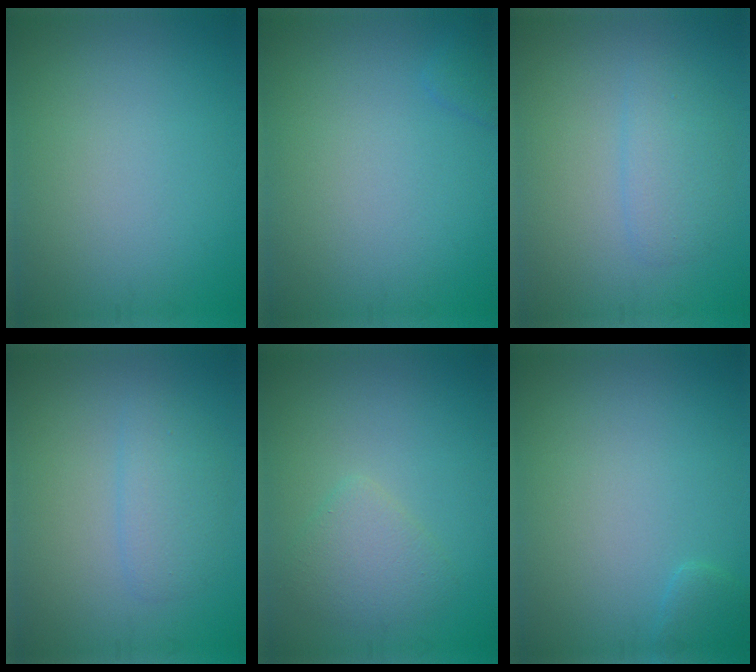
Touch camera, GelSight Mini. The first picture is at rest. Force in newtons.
{"total": 0.8, "press": 0.8, "slide": 0.1}
{"total": 2.2, "press": 2.2, "slide": 0.1}
{"total": 2.2, "press": 2.2, "slide": 0.1}
{"total": 2.5, "press": 2.5, "slide": 0.2}
{"total": 1.0, "press": 1.0, "slide": 0.1}